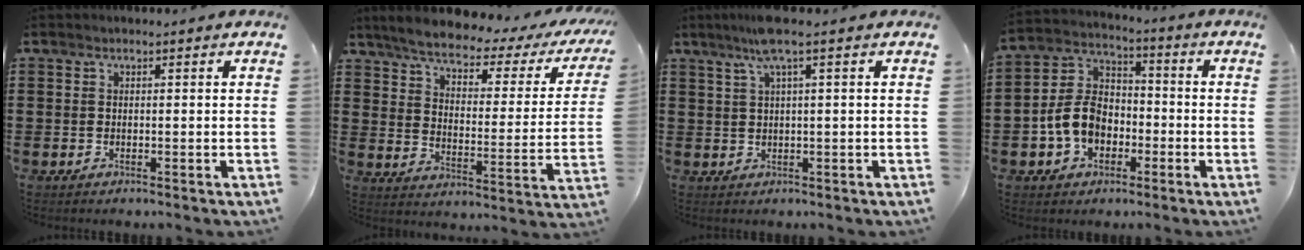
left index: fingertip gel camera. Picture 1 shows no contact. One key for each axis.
{"total": 5.0, "fx": 4.1, "fy": 0.9, "fz": 2.7, "tx": -0.075, "ty": -0.027, "tz": 0.063}
{"total": 4.2, "fx": 2.1, "fy": -0.2, "fz": 3.6, "tx": -0.074, "ty": 0.002, "tz": 0.035}
{"total": 8.2, "fx": -2.7, "fy": 6.1, "fz": 4.7, "tx": -0.125, "ty": 0.015, "tz": -0.057}